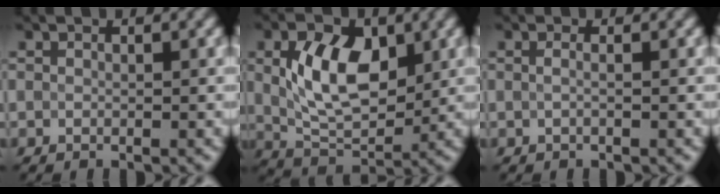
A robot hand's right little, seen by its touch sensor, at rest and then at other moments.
{"total": 7.4, "force": [1.6, 4.3, 5.8], "torque": [-0.112, 0.002, 0.031]}
{"total": 0.7, "force": [0.1, 0.1, 0.7], "torque": [-0.012, -0.005, -0.006]}